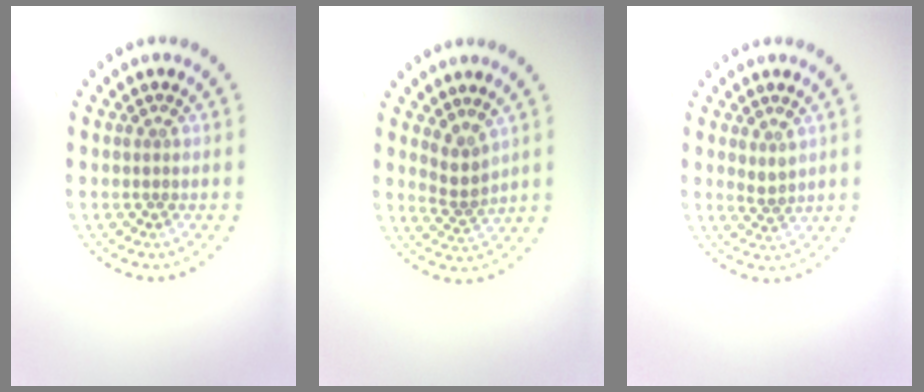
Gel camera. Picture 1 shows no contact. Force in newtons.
{"total": 2.2, "press": 1.5, "slide": 1.6}
{"total": 1.2, "press": 1.0, "slide": 0.7}